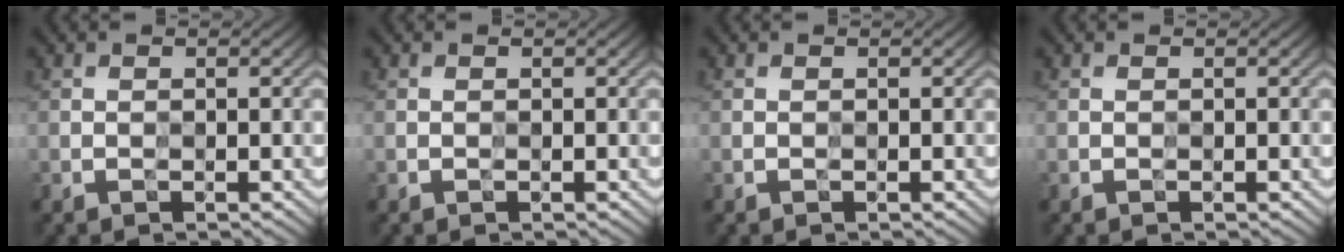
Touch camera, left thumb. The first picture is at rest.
{"total": 0.0}
{"total": 0.0}
{"total": 0.0}